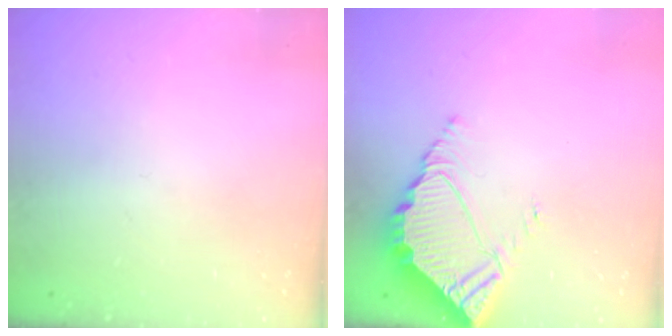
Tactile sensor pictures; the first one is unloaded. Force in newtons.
{"total": 6.0, "press": 6.0, "slide": 0.3}